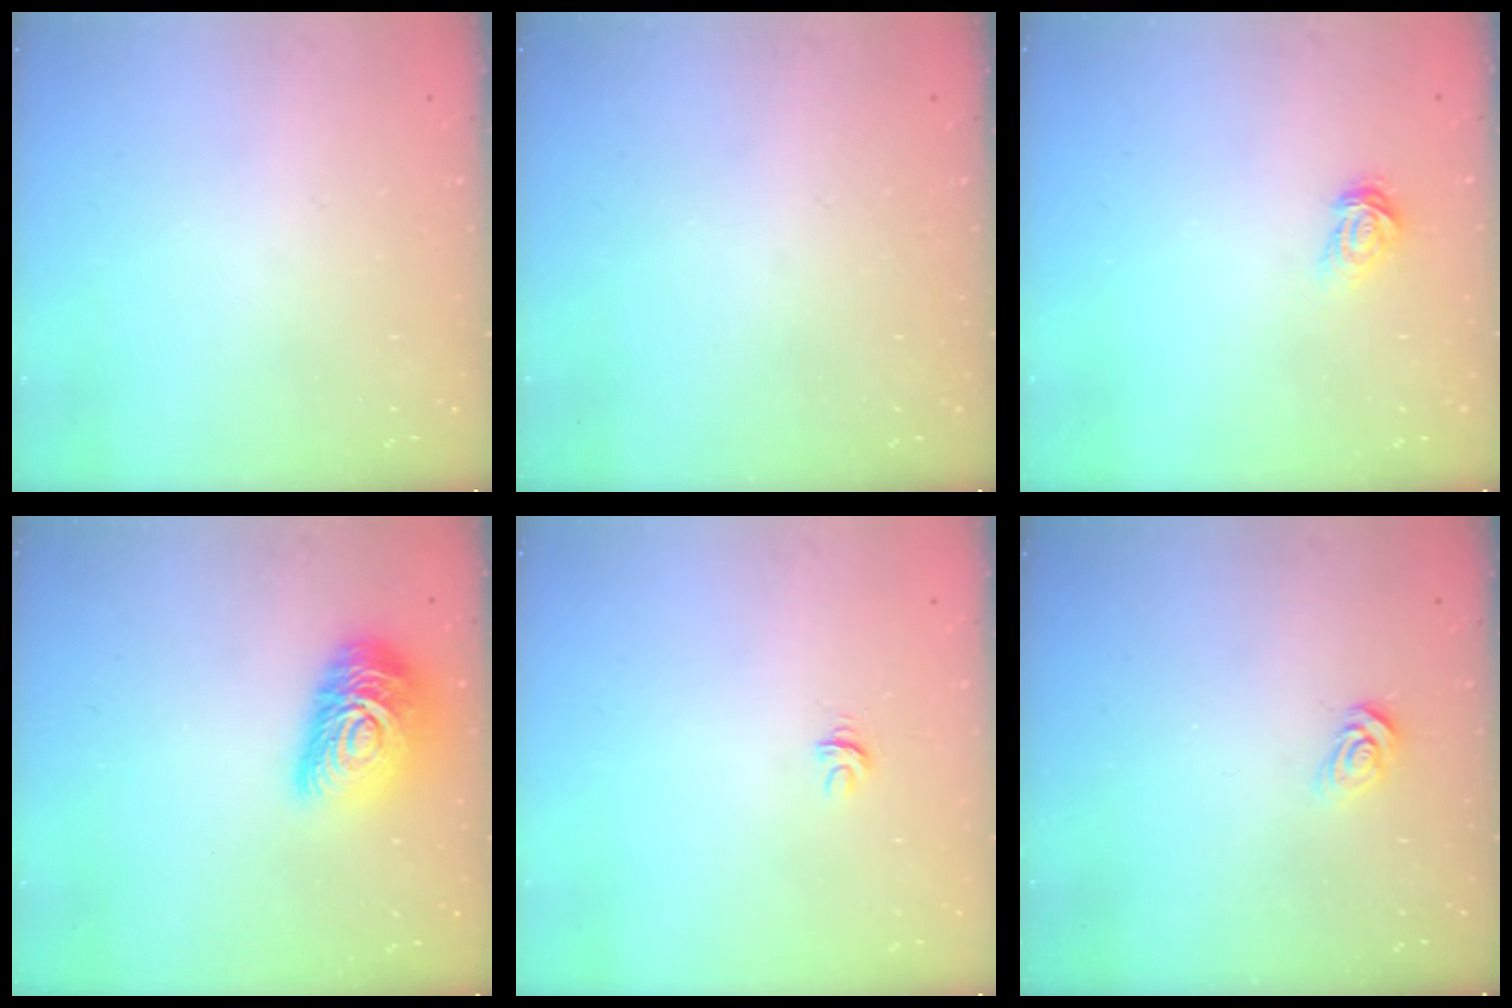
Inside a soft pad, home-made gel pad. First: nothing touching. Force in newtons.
{"total": 0.0}
{"total": 3.4, "press": 3.4, "slide": 0.3}
{"total": 15.9, "press": 15.9, "slide": 1.1}
{"total": 4.0, "press": 3.9, "slide": 0.4}
{"total": 4.2, "press": 4.2, "slide": 0.4}